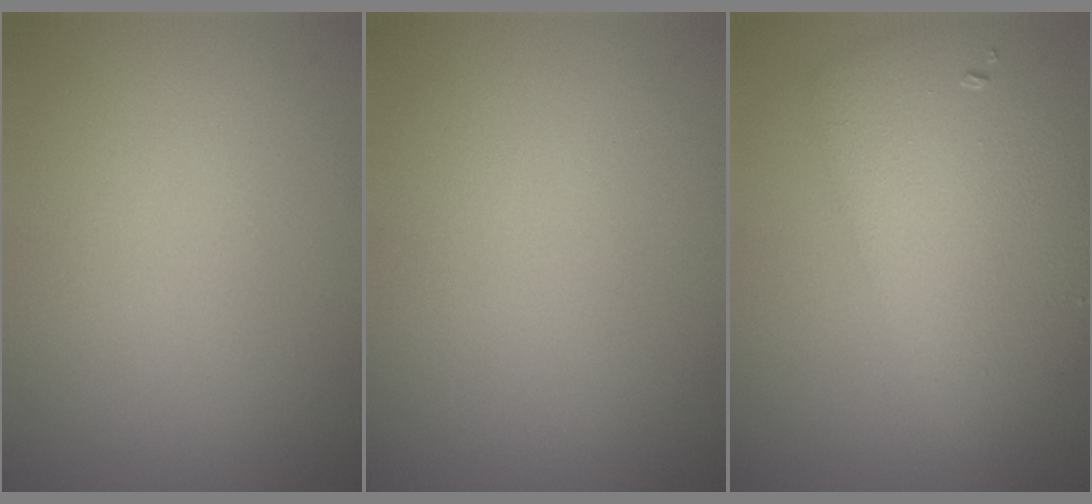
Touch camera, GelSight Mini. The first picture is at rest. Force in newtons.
{"total": 0.0}
{"total": 6.7, "press": 6.7, "slide": 0.1}